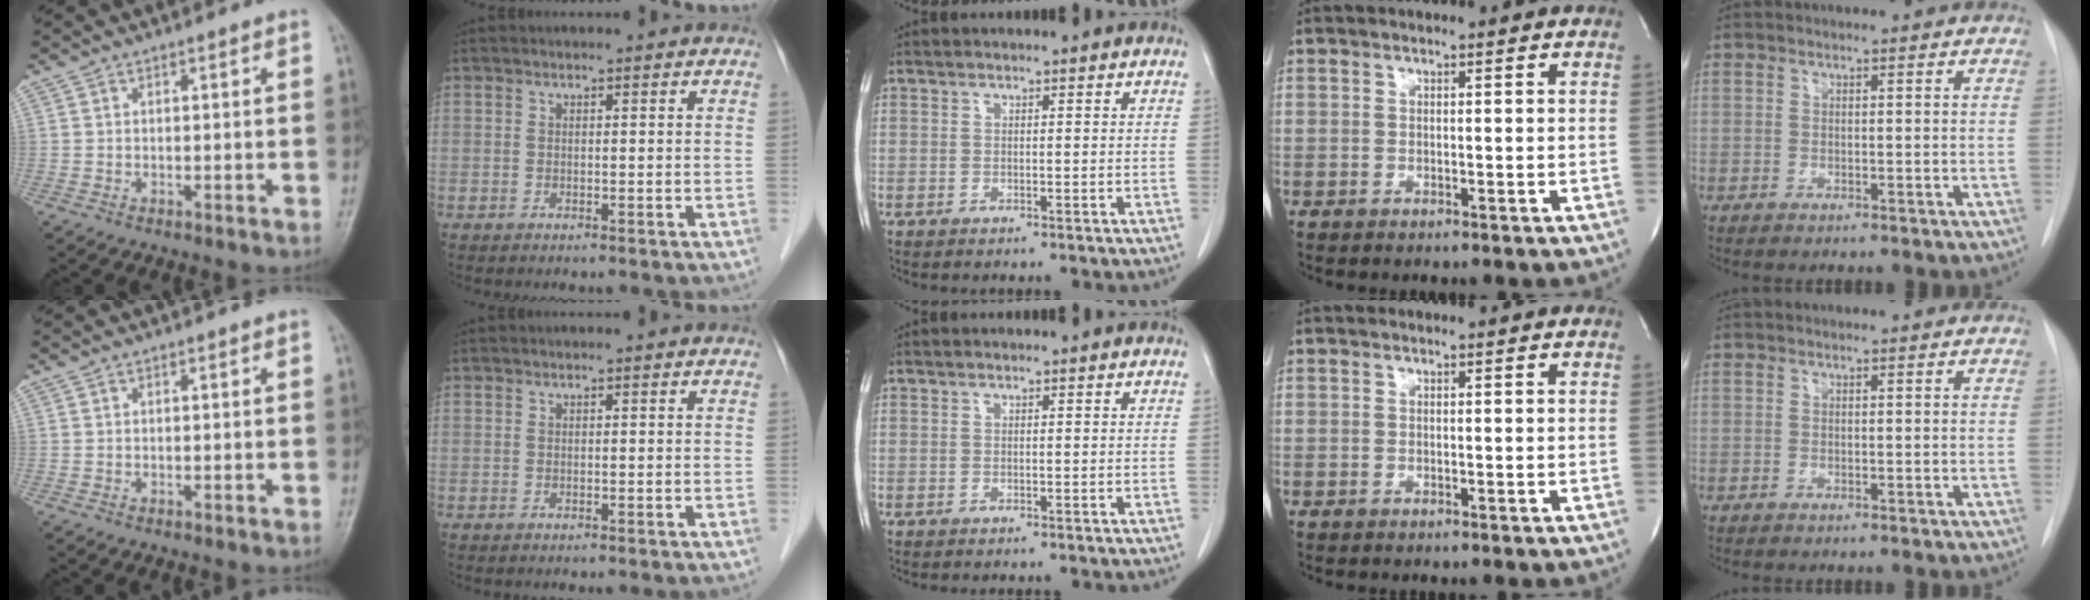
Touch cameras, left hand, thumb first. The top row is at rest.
{}